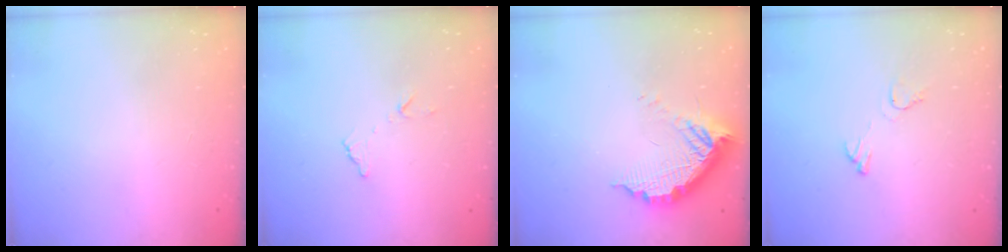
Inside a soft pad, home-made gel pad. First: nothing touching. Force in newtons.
{"total": 6.9, "press": 6.9, "slide": 0.4}
{"total": 13.5, "press": 13.4, "slide": 1.2}
{"total": 5.7, "press": 5.7, "slide": 0.4}